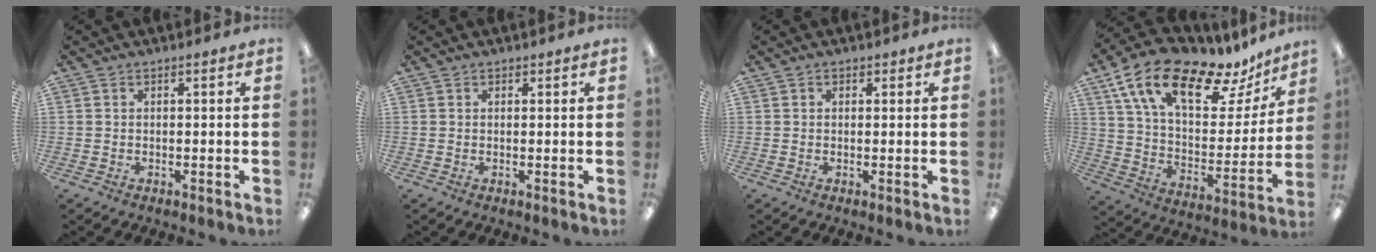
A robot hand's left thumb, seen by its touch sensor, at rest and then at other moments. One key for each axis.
{"total": 0.6, "fx": 0.5, "fy": 0.3, "fz": 0.0, "tx": 0.000, "ty": 0.001, "tz": 0.009}
{"total": 1.0, "fx": 0.5, "fy": 0.8, "fz": 0.2, "tx": 0.005, "ty": 0.001, "tz": 0.007}
{"total": 21.2, "fx": 14.2, "fy": 8.9, "fz": 13.1, "tx": -0.217, "ty": -0.082, "tz": 0.241}